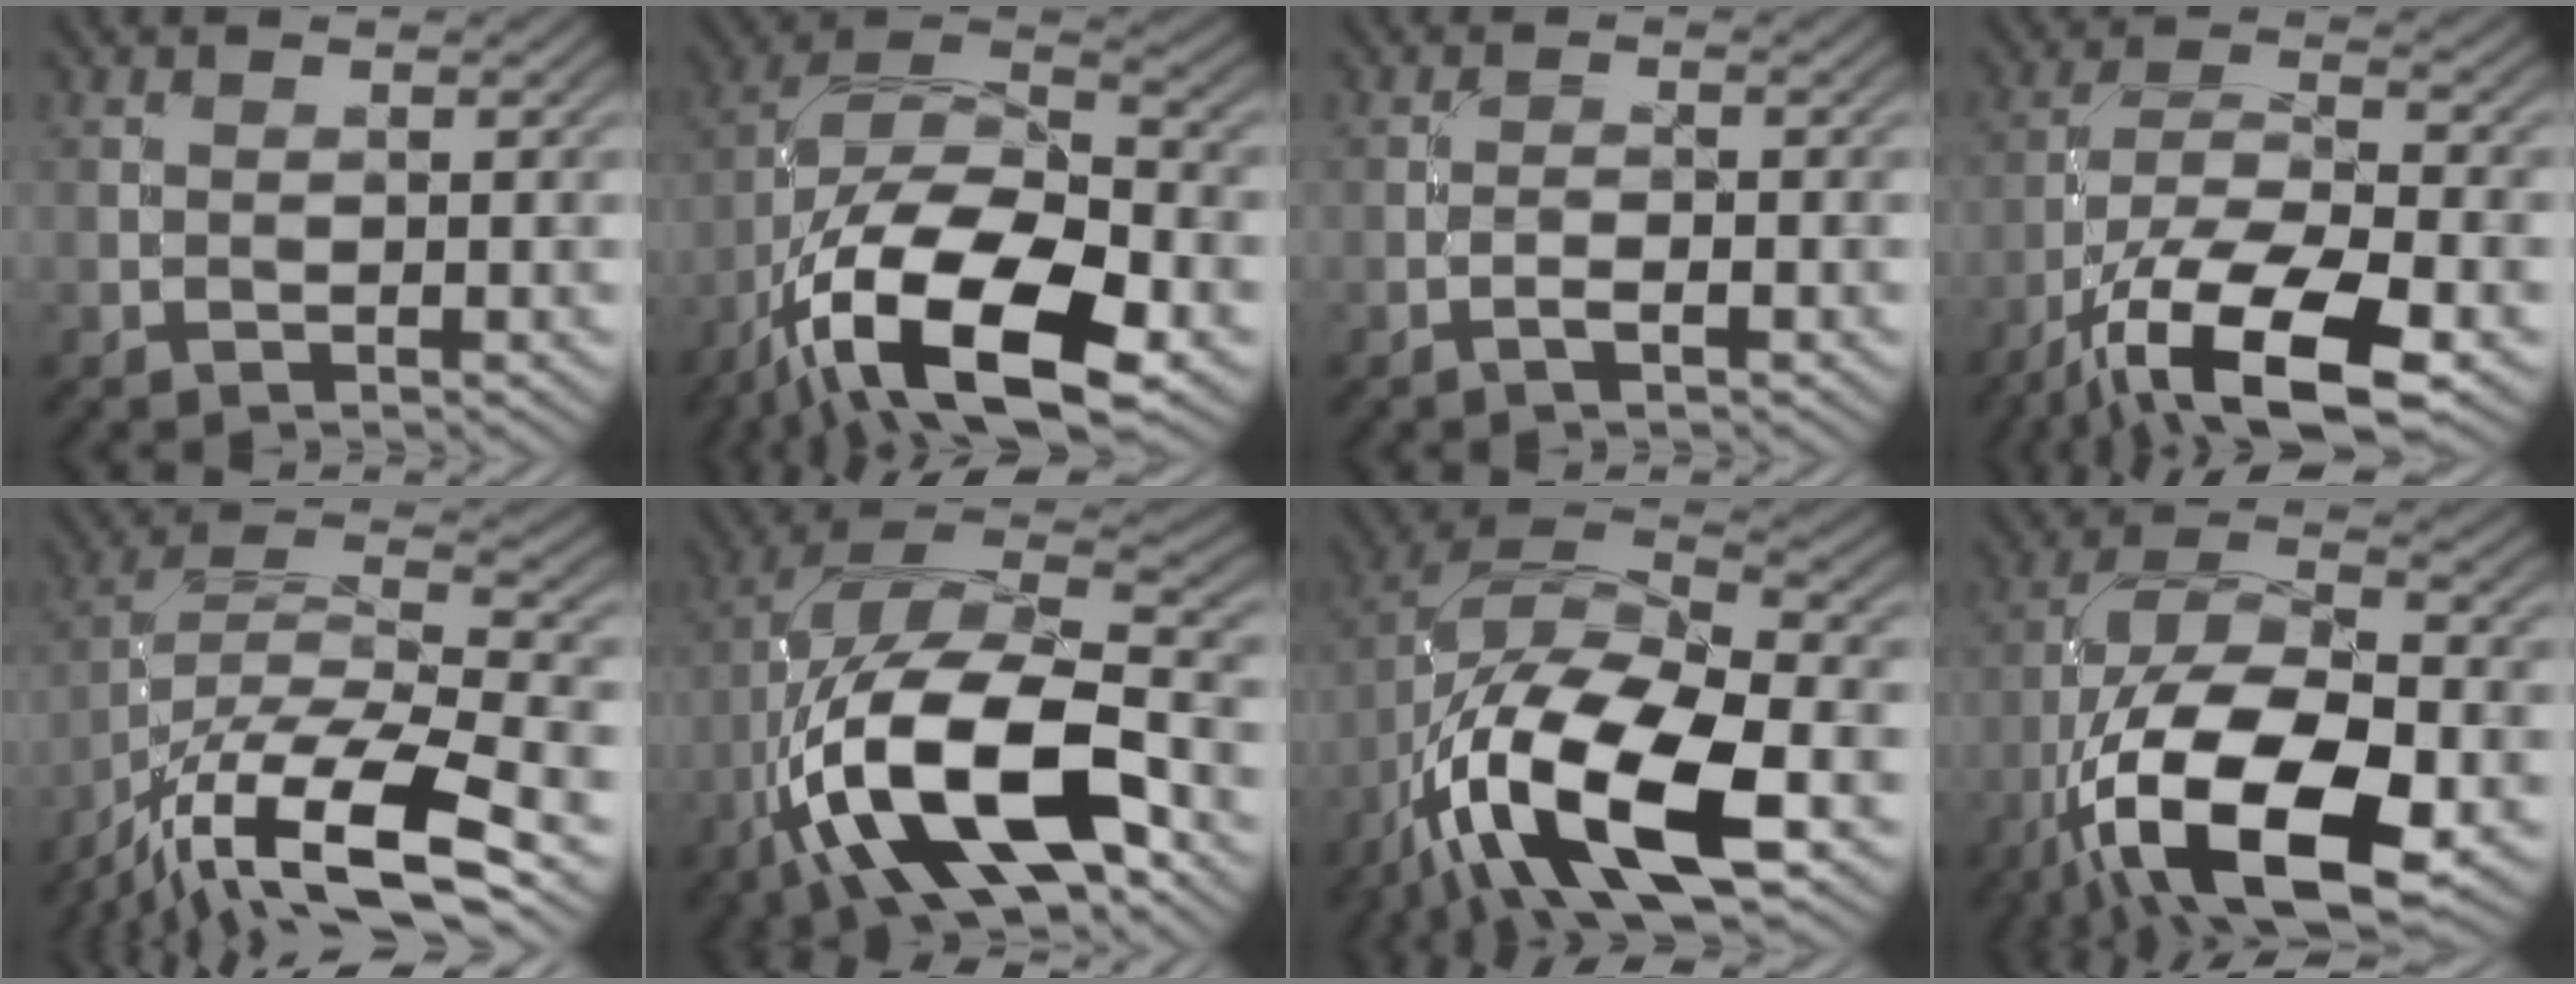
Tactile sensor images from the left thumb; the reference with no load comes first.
{"total": 17.7, "force": [-9.2, 7.6, 13.2], "torque": [-0.246, -0.022, -0.171]}
{"total": 1.3, "force": [-0.8, 0.2, 1.0], "torque": [-0.021, 0.005, -0.019]}
{"total": 14.8, "force": [-8.8, 4.8, 10.8], "torque": [-0.213, -0.015, -0.162]}
{"total": 16.5, "force": [-10.2, 5.4, 11.7], "torque": [-0.237, -0.012, -0.182]}
{"total": 17.5, "force": [-7.1, 7.1, 14.4], "torque": [-0.278, -0.002, -0.134]}
{"total": 16.9, "force": [-8.0, 6.3, 13.5], "torque": [-0.270, -0.011, -0.152]}
{"total": 18.0, "force": [-7.7, 7.6, 14.3], "torque": [-0.274, -0.020, -0.145]}